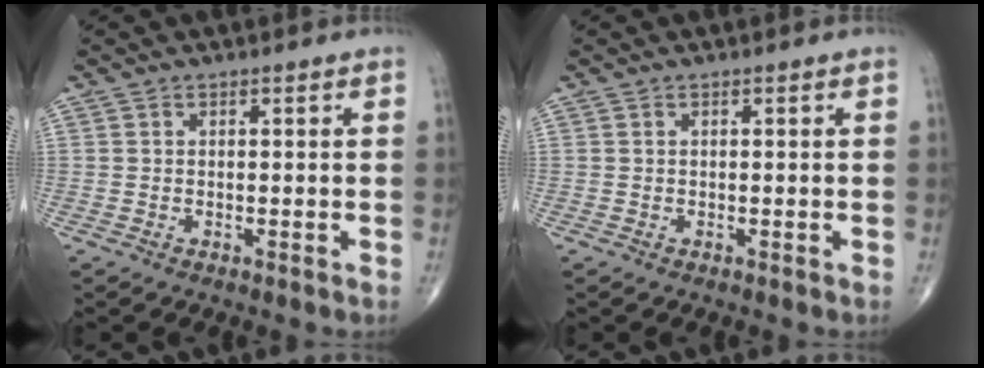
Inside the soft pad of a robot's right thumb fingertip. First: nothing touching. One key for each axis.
{"total": 0.0}